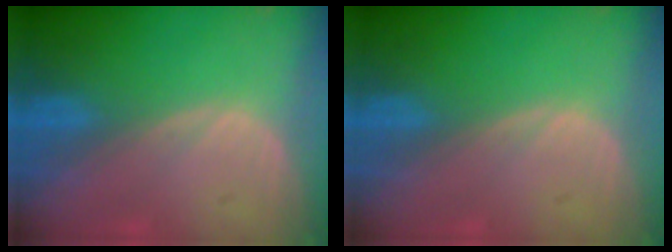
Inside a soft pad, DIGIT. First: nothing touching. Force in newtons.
{"total": 0.0}